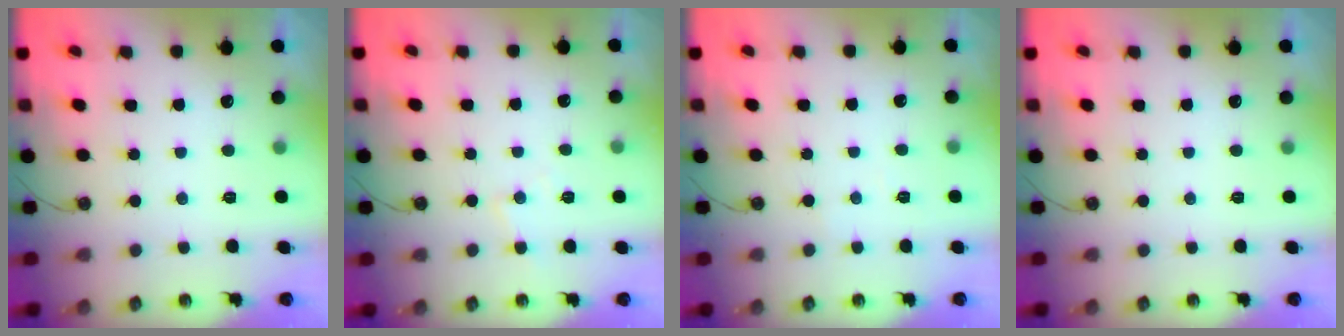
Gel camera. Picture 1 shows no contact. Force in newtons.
{"total": 4.9, "press": 4.8, "slide": 0.6}
{"total": 3.6, "press": 3.6, "slide": 0.5}
{"total": 0.0}